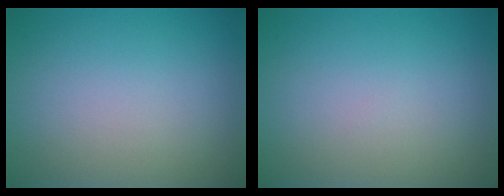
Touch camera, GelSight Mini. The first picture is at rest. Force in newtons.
{"total": 0.0}